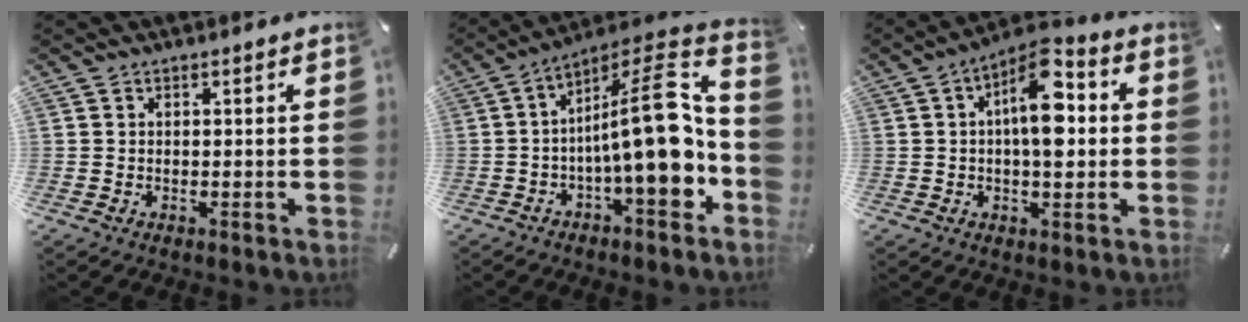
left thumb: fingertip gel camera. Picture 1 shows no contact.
{"total": 20.4, "force": [-2.7, 5.8, 19.4], "torque": [-0.308, -0.010, -0.052]}
{"total": 11.9, "force": [1.8, 5.4, 10.5], "torque": [-0.156, -0.010, 0.028]}